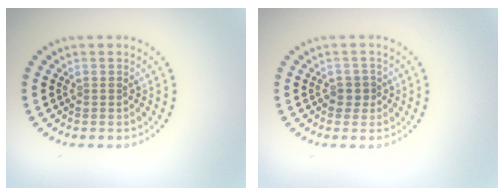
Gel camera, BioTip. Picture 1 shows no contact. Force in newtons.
{"total": 1.0, "press": 0.8, "slide": 0.7}